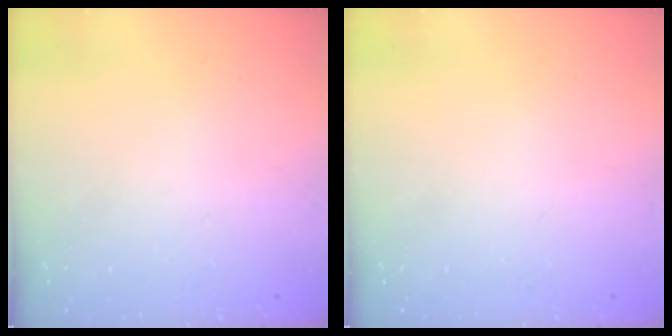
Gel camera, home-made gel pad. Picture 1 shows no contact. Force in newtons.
{"total": 0.0}